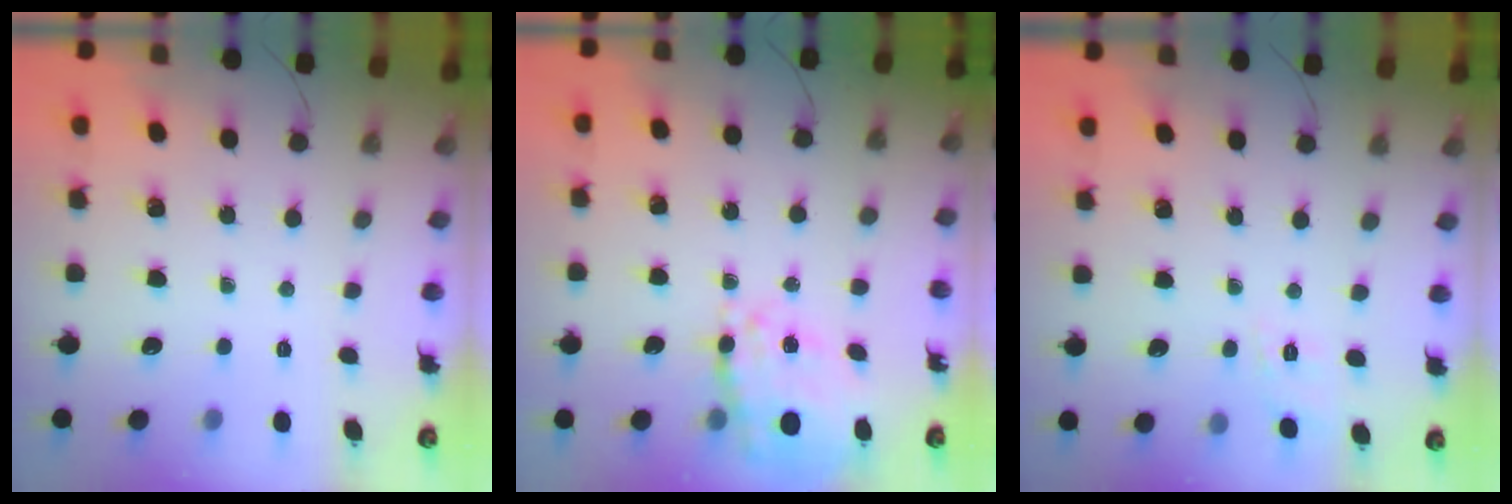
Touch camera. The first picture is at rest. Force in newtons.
{"total": 12.4, "press": 11.7, "slide": 4.2}
{"total": 1.9, "press": 0.5, "slide": 1.8}